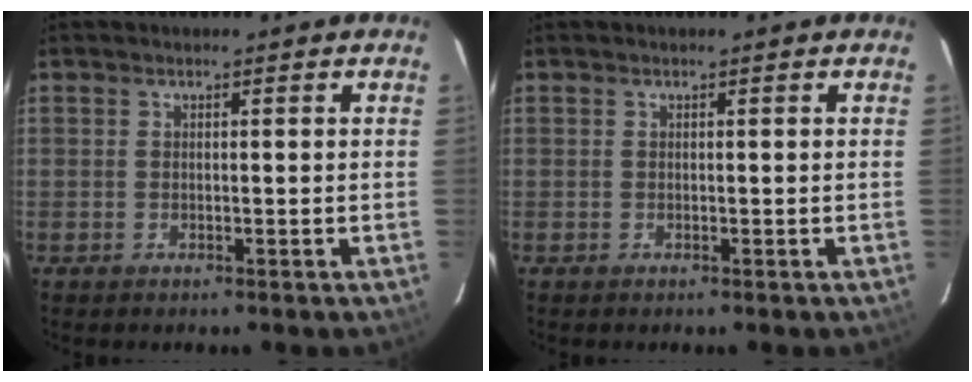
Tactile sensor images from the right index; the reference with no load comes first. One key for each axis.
{"total": 0.0}